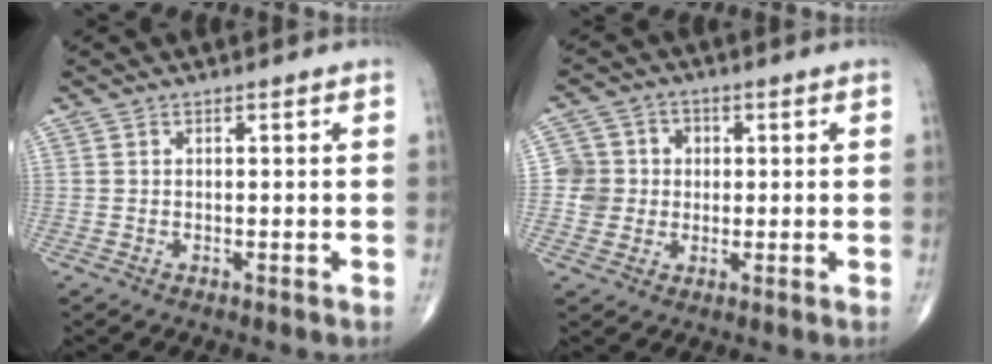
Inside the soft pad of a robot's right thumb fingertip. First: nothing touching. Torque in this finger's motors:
{"motor_torque": [0.27, 0.55, 0.38, 0.13, 0.00]}